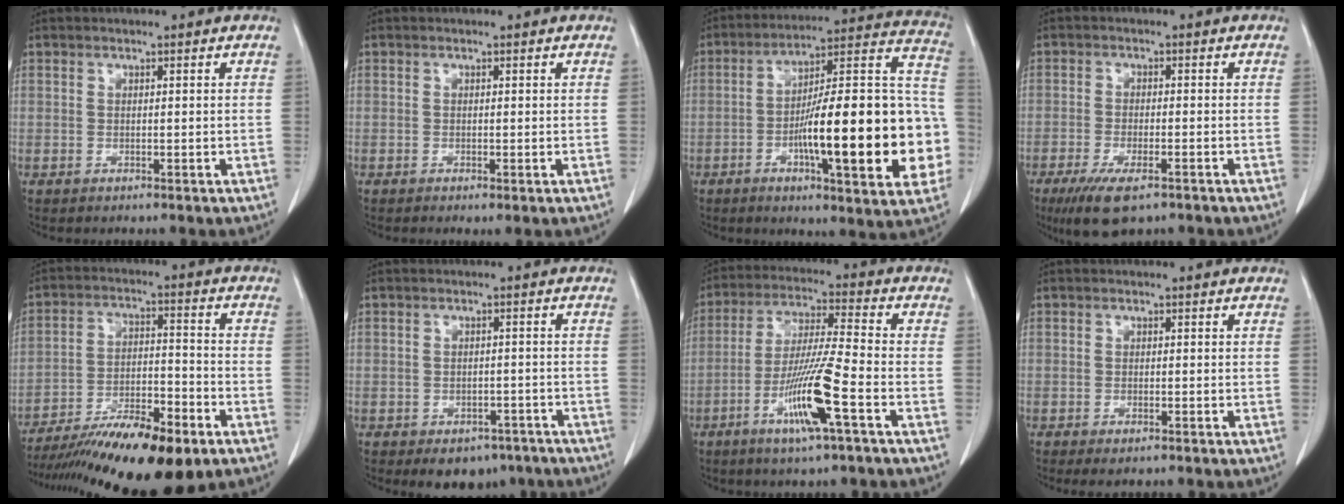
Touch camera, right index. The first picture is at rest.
{"total": 0.7, "force": [-0.3, 0.1, 0.7], "torque": [-0.012, -0.003, -0.005]}
{"total": 25.8, "force": [-5.5, 4.6, 24.7], "torque": [-0.292, 0.024, -0.076]}
{"total": 7.7, "force": [-5.1, 2.3, 5.4], "torque": [-0.094, -0.016, -0.082]}
{"total": 17.7, "force": [-12.7, 3.2, 11.9], "torque": [-0.181, -0.012, -0.213]}
{"total": 6.6, "force": [-4.6, 4.2, 2.0], "torque": [-0.007, 0.010, -0.056]}
{"total": 11.8, "force": [-5.0, -0.4, 10.6], "torque": [-0.208, -0.011, -0.096]}
{"total": 2.3, "force": [-1.6, 0.7, 1.5], "torque": [-0.018, -0.004, -0.020]}